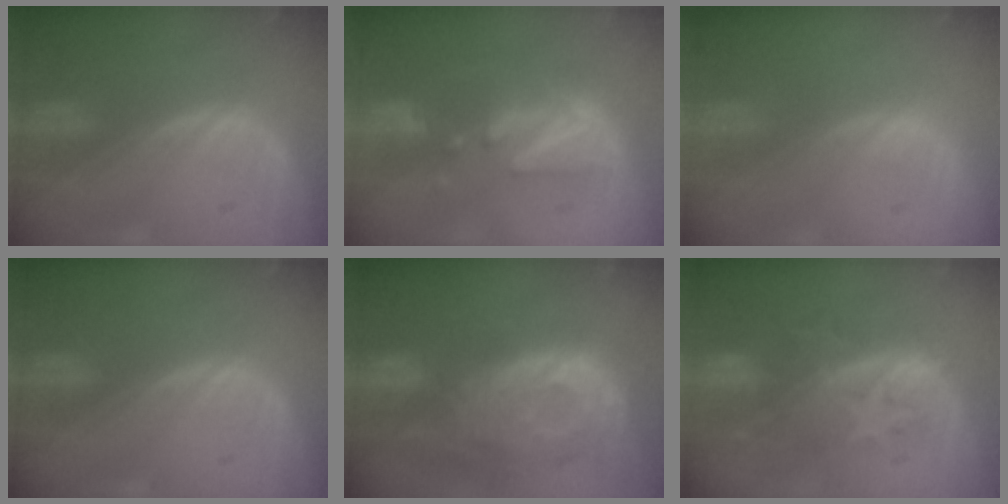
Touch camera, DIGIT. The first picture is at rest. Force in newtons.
{"total": 8.1, "press": 7.5, "slide": 3.2}
{"total": 0.0}
{"total": 0.0}
{"total": 12.5, "press": 11.0, "slide": 5.9}
{"total": 9.9, "press": 8.7, "slide": 4.7}